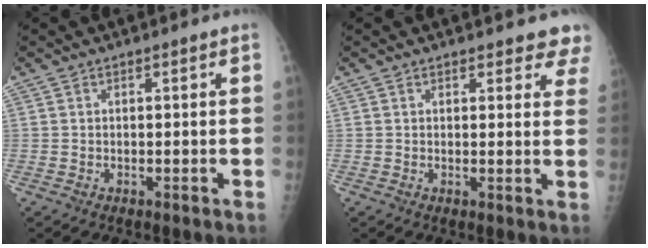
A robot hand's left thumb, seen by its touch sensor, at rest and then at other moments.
{"total": 5.8, "force": [5.2, 2.1, 1.5], "torque": [0.028, -0.022, 0.040]}